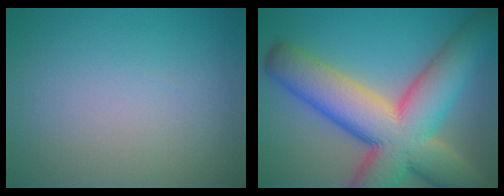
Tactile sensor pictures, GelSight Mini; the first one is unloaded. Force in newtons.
{"total": 14.6, "press": 14.6, "slide": 1.1}